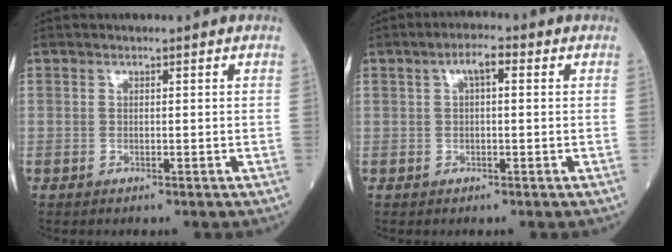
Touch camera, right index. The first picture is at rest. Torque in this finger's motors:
{"motor_torque": [0.18, 0.13, 0.04, 0.05]}